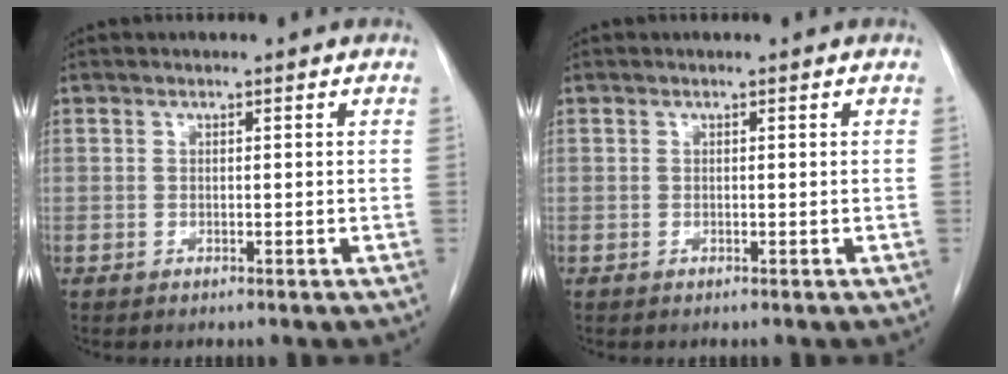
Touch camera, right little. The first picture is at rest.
{"total": 0.0}